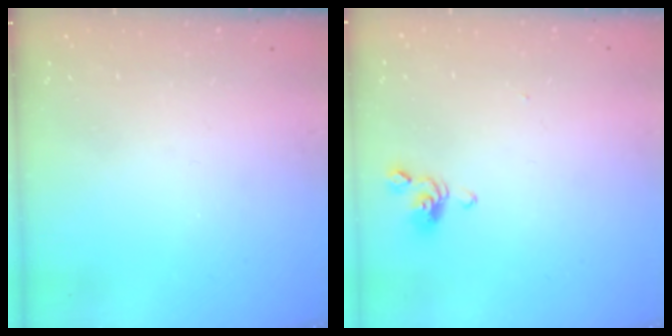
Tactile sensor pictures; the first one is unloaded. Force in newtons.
{"total": 0.7, "press": 0.6, "slide": 0.5}